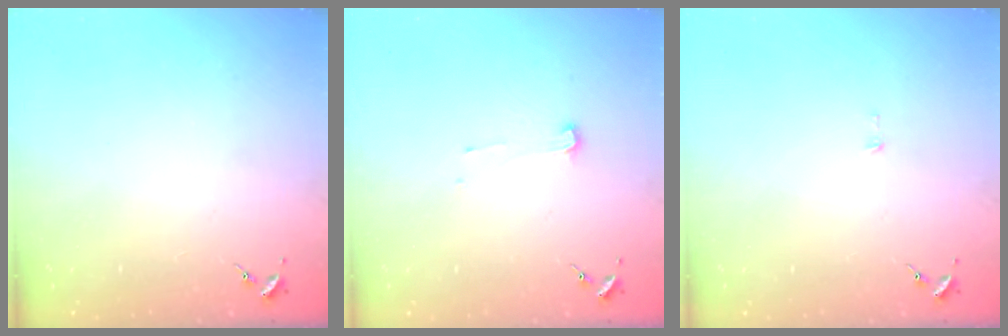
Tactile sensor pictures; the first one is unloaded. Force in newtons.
{"total": 3.6, "press": 3.6, "slide": 0.4}
{"total": 3.2, "press": 3.2, "slide": 0.2}